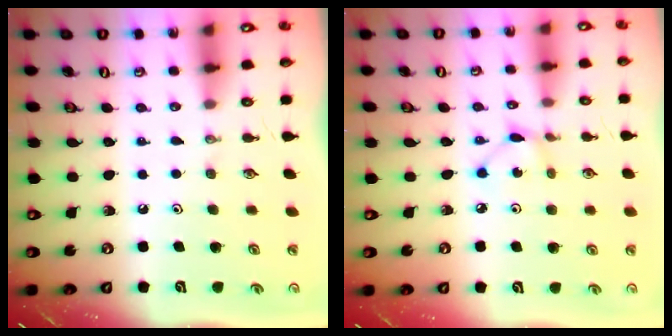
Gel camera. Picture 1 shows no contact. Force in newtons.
{"total": 2.5, "press": 2.5, "slide": 0.1}